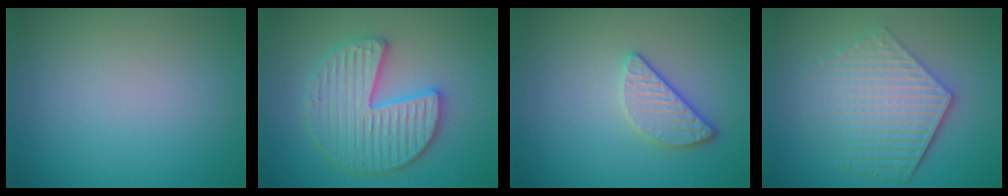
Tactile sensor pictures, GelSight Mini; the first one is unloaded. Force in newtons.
{"total": 6.0, "press": 5.9, "slide": 0.9}
{"total": 2.6, "press": 2.3, "slide": 1.3}
{"total": 6.1, "press": 4.4, "slide": 4.2}